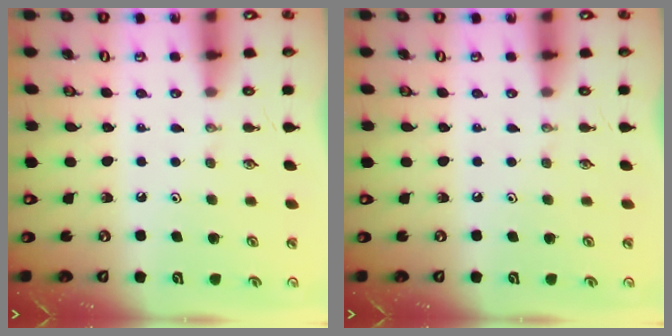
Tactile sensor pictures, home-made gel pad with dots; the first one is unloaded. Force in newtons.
{"total": 0.0}